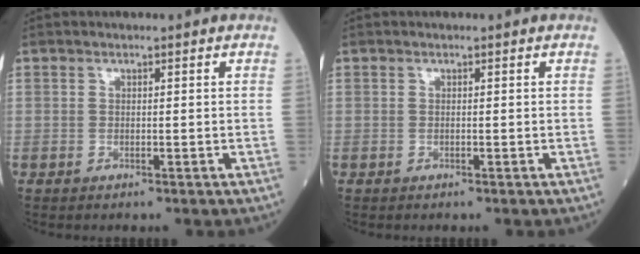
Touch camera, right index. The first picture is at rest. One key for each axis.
{"total": 0.0}